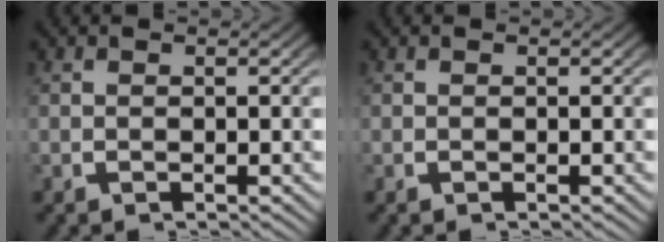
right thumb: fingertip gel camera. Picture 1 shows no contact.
{"total": 0.0}